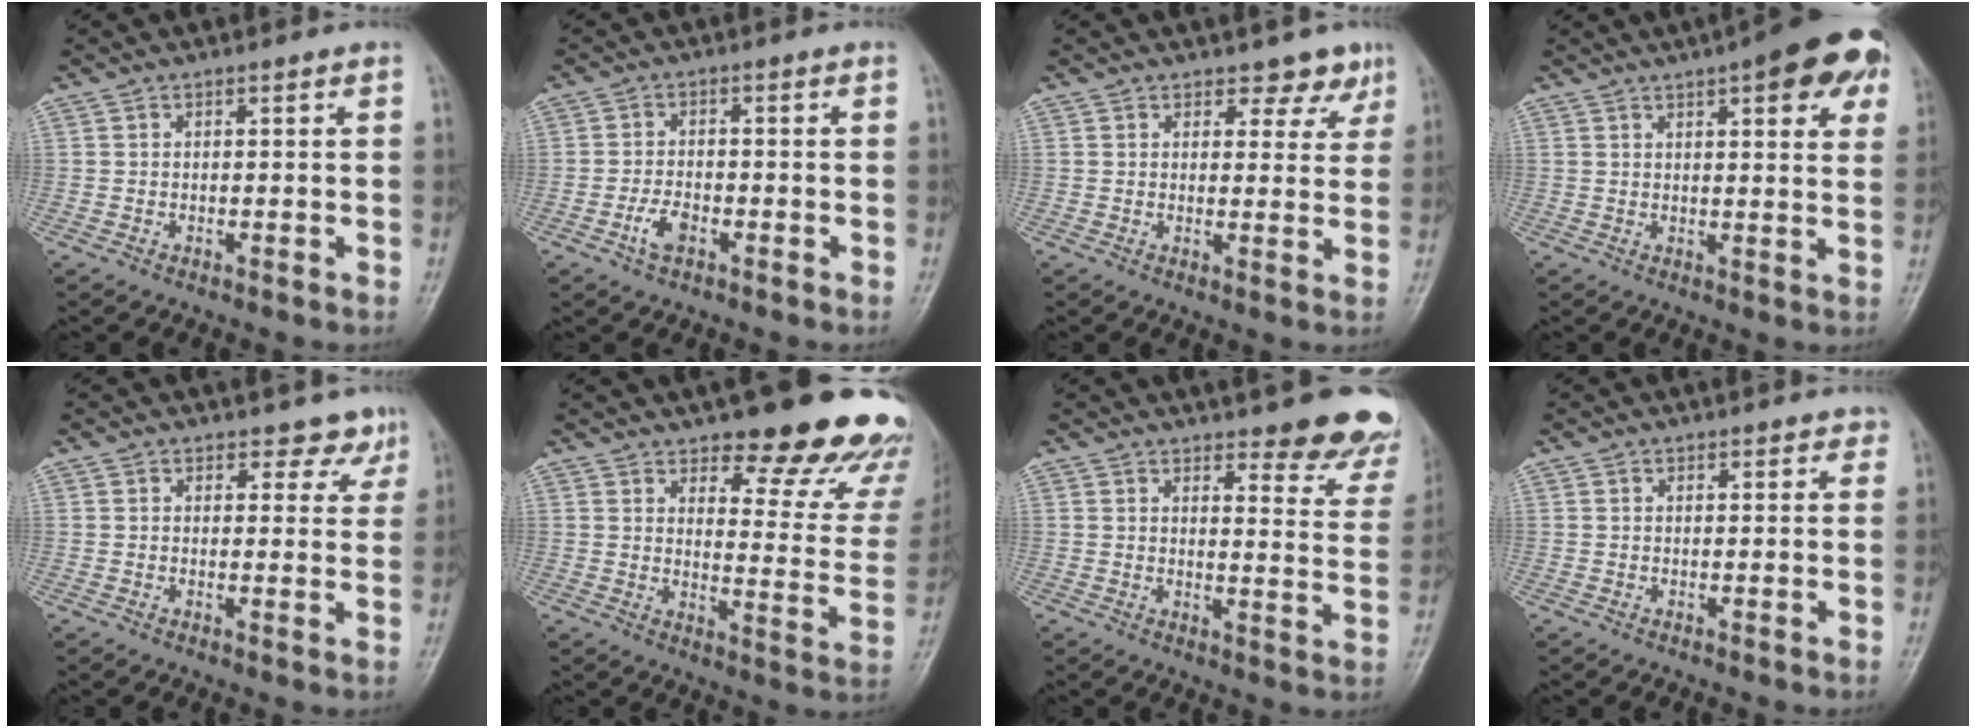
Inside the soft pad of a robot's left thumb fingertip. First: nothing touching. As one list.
[{"total": 3.7, "force": [-1.8, 1.9, 2.5], "torque": [-0.049, 0.012, -0.036]}, {"total": 4.6, "force": [3.6, 2.7, 1.3], "torque": [0.015, -0.024, 0.038]}, {"total": 14.4, "force": [7.1, 4.6, 11.7], "torque": [-0.116, -0.009, 0.081]}, {"total": 4.3, "force": [3.5, 2.5, 0.7], "torque": [0.023, -0.023, 0.032]}, {"total": 21.3, "force": [15.7, 7.3, 12.3], "torque": [-0.099, -0.101, 0.190]}, {"total": 13.4, "force": [11.5, 3.8, 5.7], "torque": [-0.019, -0.077, 0.117]}, {"total": 1.7, "force": [1.3, 0.9, 0.6], "torque": [0.011, -0.002, 0.010]}]